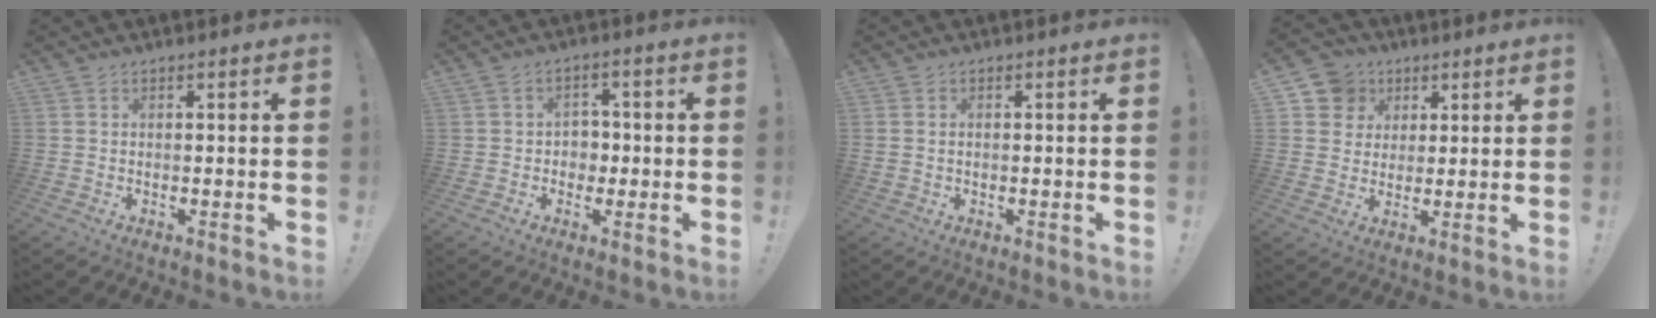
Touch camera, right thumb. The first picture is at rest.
{"total": 5.3, "force": [-0.3, 4.9, 2.1], "torque": [-0.031, 0.002, -0.005]}
{"total": 1.5, "force": [0.0, 1.3, 0.7], "torque": [-0.016, 0.005, 0.001]}
{"total": 9.1, "force": [3.5, 8.2, 1.9], "torque": [-0.027, -0.018, 0.071]}